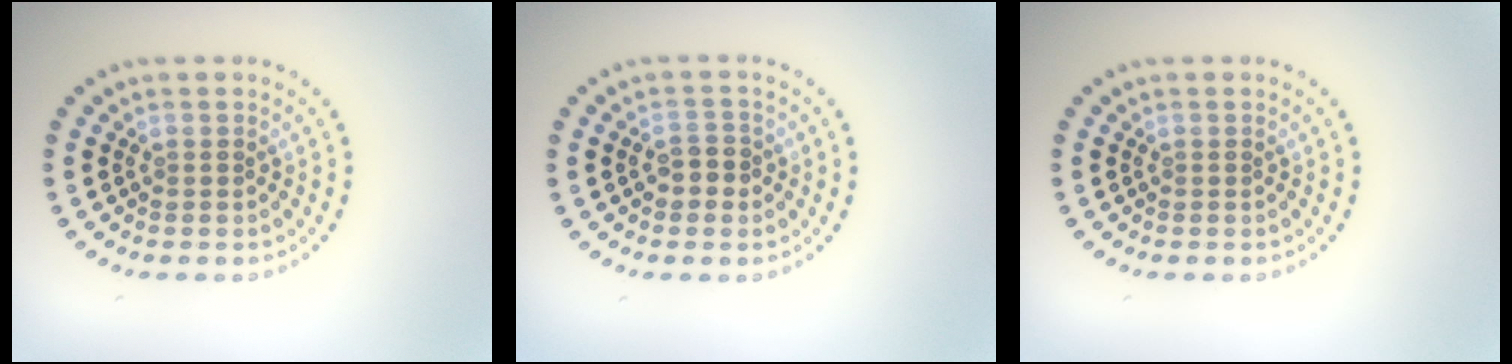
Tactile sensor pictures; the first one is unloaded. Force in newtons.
{"total": 1.8, "press": 1.7, "slide": 0.3}
{"total": 0.0}